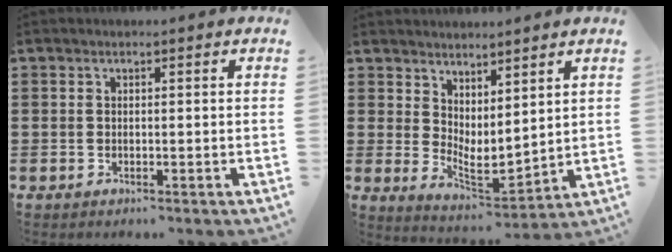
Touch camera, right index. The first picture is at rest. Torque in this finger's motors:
{"motor_torque": [0.25, 0.27, 0.17, 0.04]}